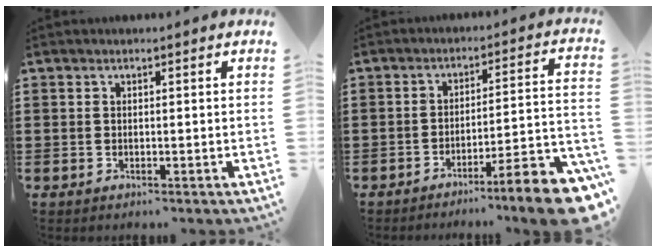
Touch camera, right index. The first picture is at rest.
{"total": 9.1, "force": [-6.9, 0.4, 5.9], "torque": [-0.083, 0.005, -0.132]}